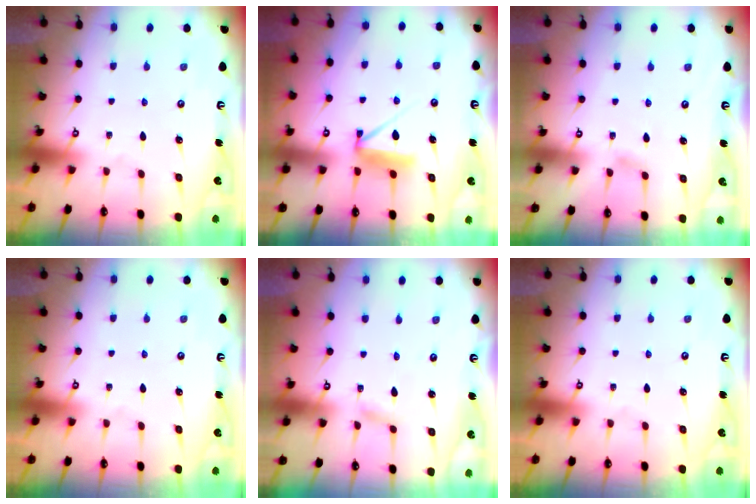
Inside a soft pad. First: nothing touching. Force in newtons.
{"total": 9.2, "press": 9.2, "slide": 0.7}
{"total": 3.5, "press": 3.5, "slide": 0.6}
{"total": 0.0}
{"total": 2.5, "press": 2.5, "slide": 0.2}
{"total": 0.0}